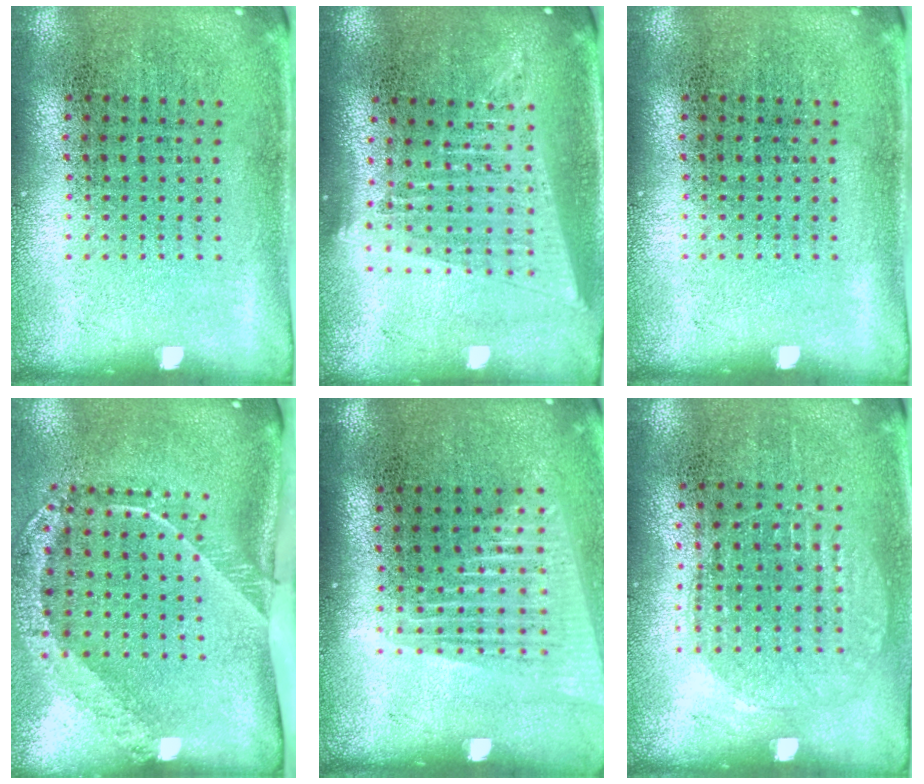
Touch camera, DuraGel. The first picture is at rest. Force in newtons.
{"total": 1.8, "press": 1.6, "slide": 0.9}
{"total": 0.0}
{"total": 2.5, "press": 1.6, "slide": 1.8}
{"total": 1.6, "press": 1.4, "slide": 0.7}
{"total": 1.0, "press": 0.9, "slide": 0.3}